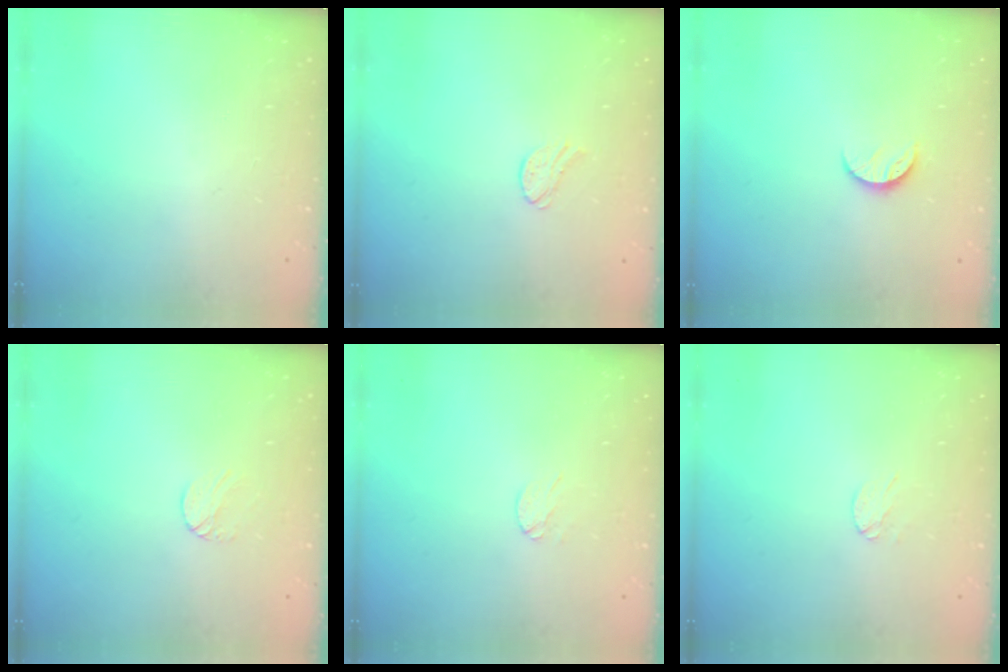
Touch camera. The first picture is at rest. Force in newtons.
{"total": 6.1, "press": 6.1, "slide": 0.6}
{"total": 5.7, "press": 5.7, "slide": 0.6}
{"total": 4.0, "press": 4.0, "slide": 0.4}
{"total": 3.0, "press": 3.0, "slide": 0.2}
{"total": 3.0, "press": 3.0, "slide": 0.2}